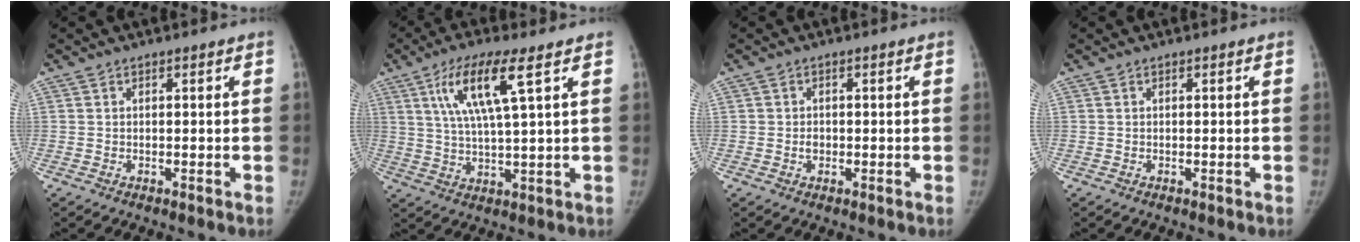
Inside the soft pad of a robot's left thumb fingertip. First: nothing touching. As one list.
[{"total": 11.0, "force": [4.7, 1.7, 9.8], "torque": [-0.206, -0.011, 0.090]}, {"total": 1.6, "force": [-0.2, 1.4, 0.8], "torque": [-0.006, 0.004, -0.003]}, {"total": 0.0}]